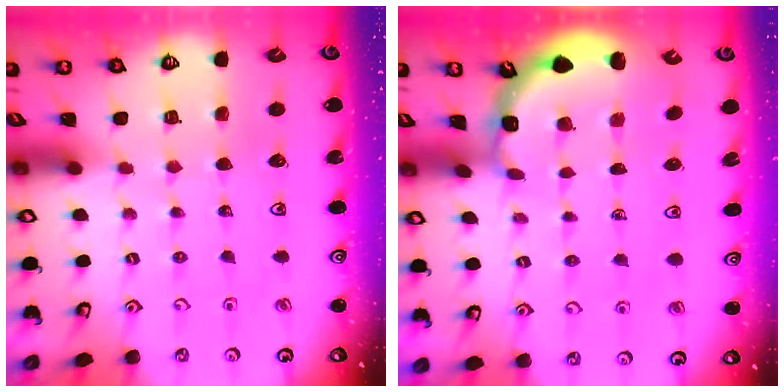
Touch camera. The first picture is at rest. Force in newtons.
{"total": 1.9, "press": 1.8, "slide": 0.6}